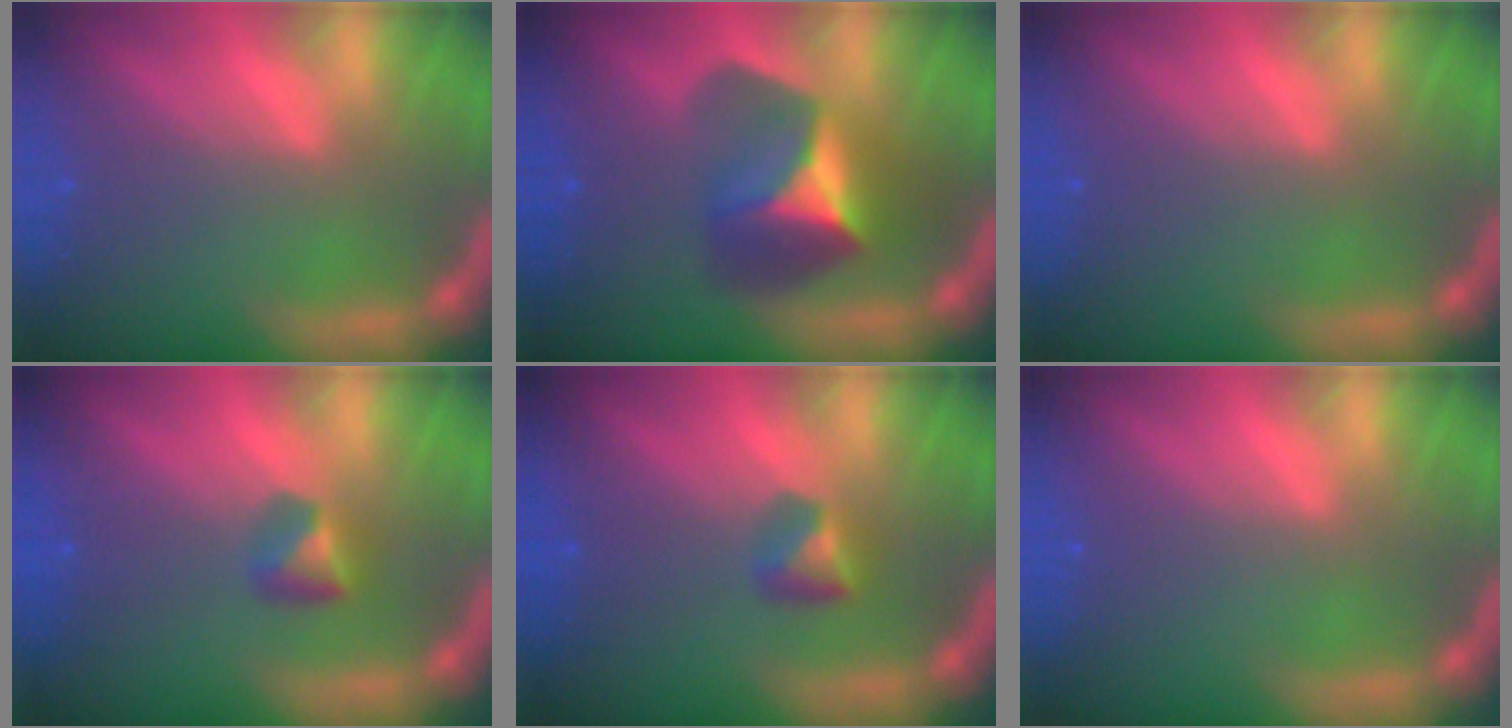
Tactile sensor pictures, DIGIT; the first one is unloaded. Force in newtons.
{"total": 6.4}
{"total": 0.0}
{"total": 1.9}
{"total": 1.9}
{"total": 0.0}